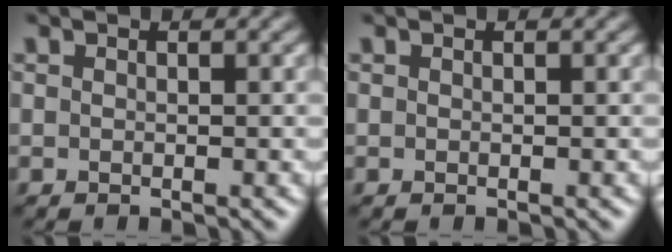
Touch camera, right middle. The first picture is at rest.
{"total": 0.0}